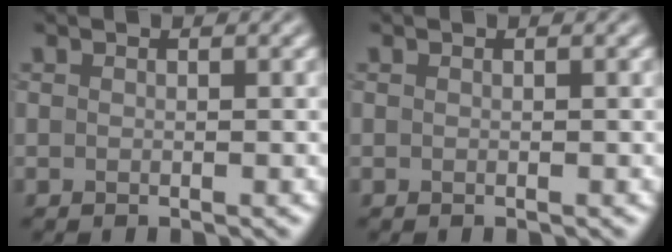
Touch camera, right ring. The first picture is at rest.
{"total": 0.0}